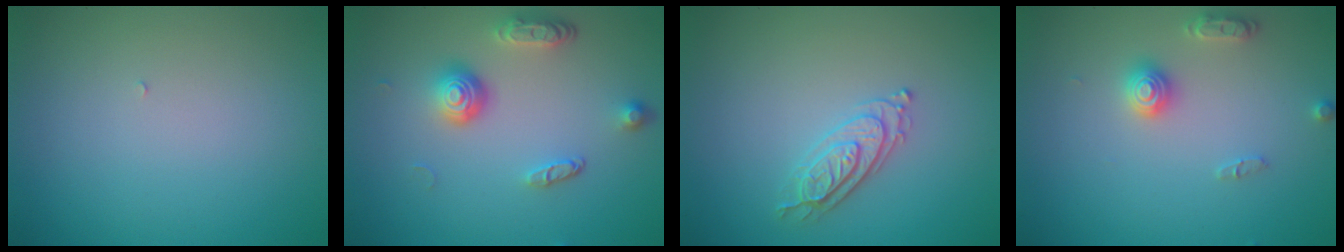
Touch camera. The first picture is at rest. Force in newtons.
{"total": 3.9, "press": 2.9, "slide": 2.7}
{"total": 2.4, "press": 2.3, "slide": 0.5}
{"total": 2.5, "press": 2.5, "slide": 0.4}